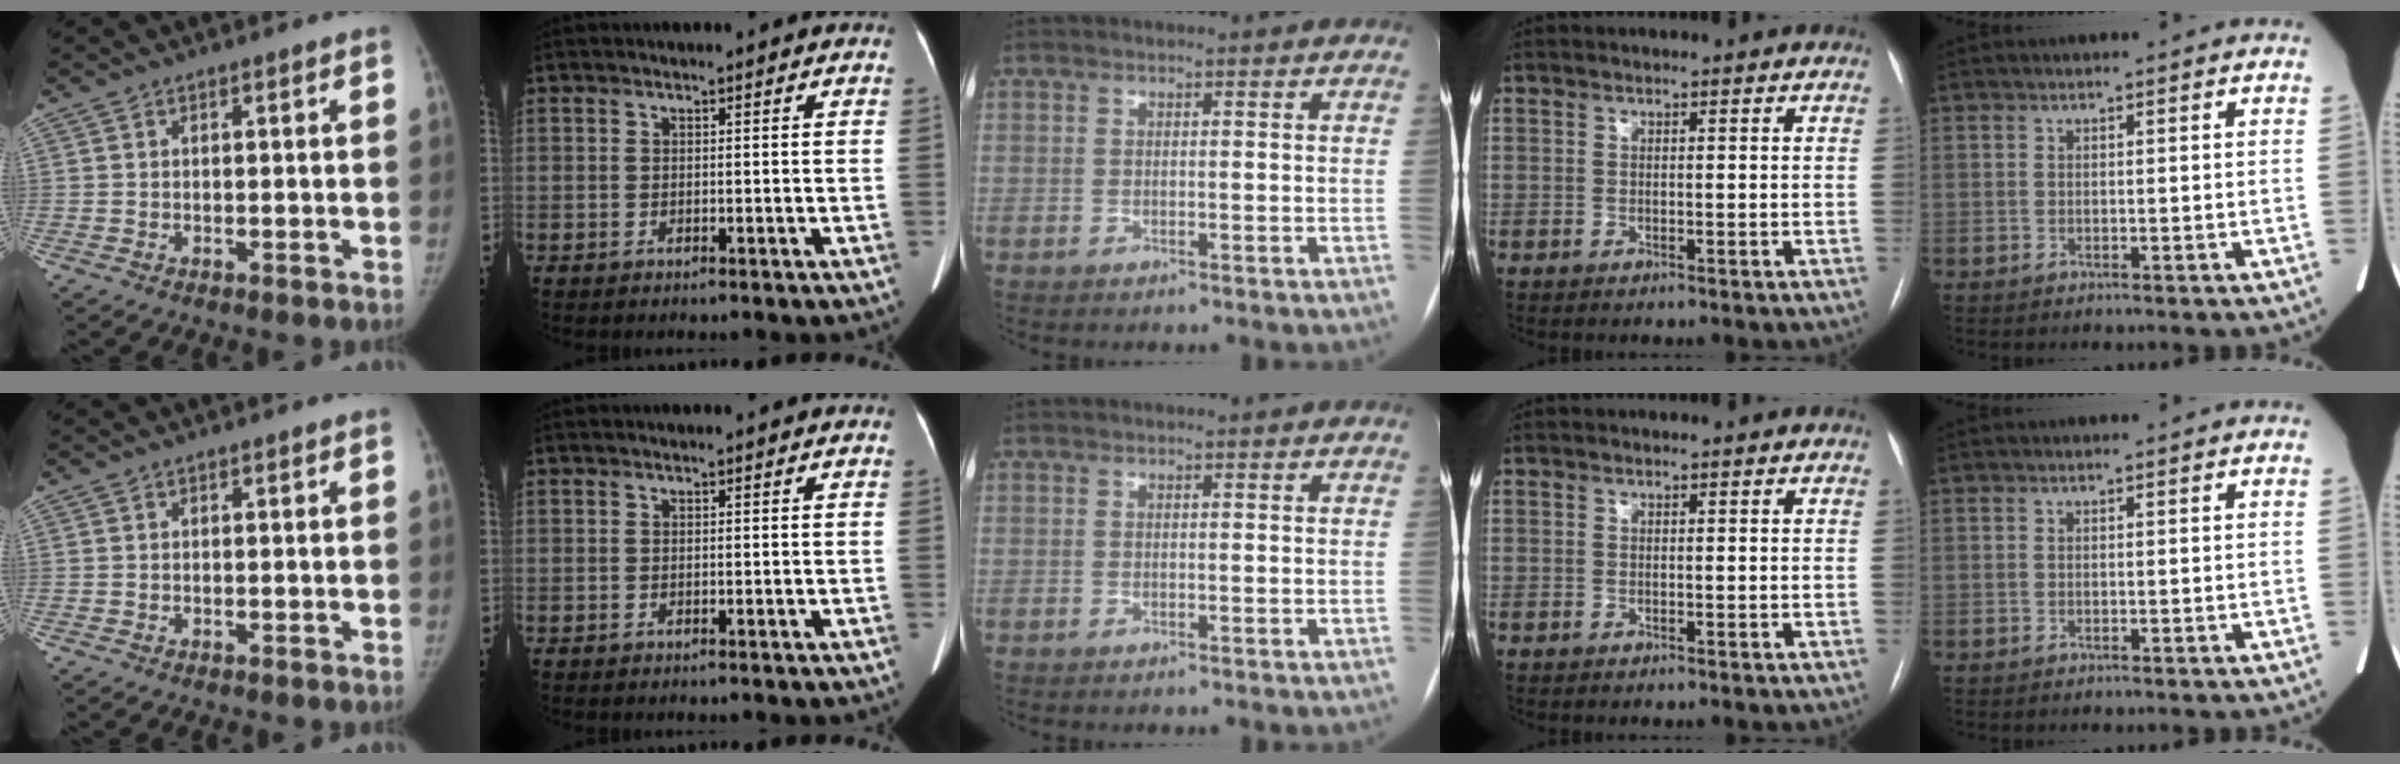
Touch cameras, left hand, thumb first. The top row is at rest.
{}